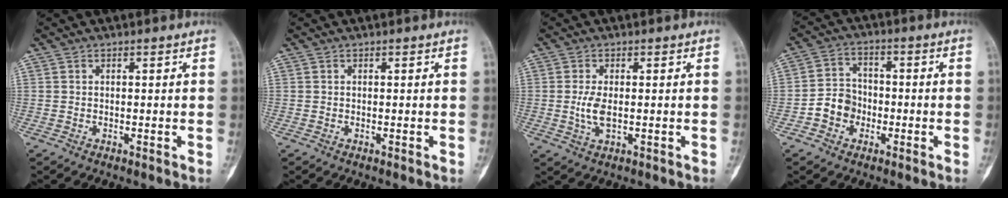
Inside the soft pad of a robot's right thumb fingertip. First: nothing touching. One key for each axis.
{"total": 0.0}
{"total": 4.0, "fx": -0.1, "fy": 1.8, "fz": 3.6, "tx": -0.081, "ty": -0.008, "tz": -0.001}
{"total": 6.8, "fx": -2.3, "fy": 5.9, "fz": 2.6, "tx": -0.017, "ty": 0.028, "tz": -0.048}